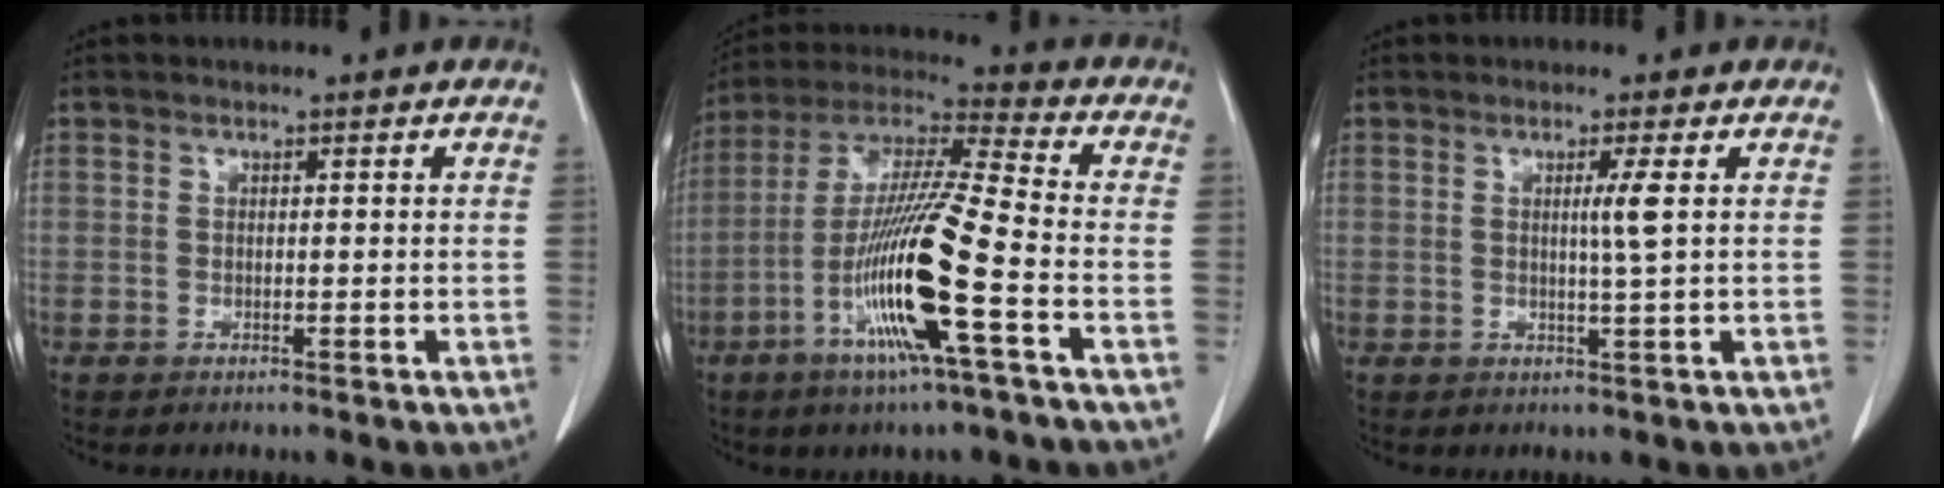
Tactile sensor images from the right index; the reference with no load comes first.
{"total": 16.8, "force": [-6.0, -0.2, 15.7], "torque": [-0.314, -0.014, -0.119]}
{"total": 2.6, "force": [0.5, -0.8, 2.5], "torque": [-0.044, -0.006, 0.009]}